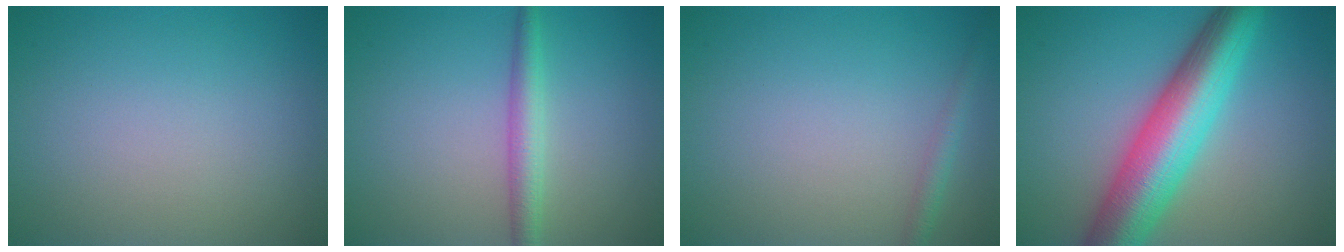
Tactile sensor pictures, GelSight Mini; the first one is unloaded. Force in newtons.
{"total": 2.6, "press": 2.6, "slide": 0.1}
{"total": 1.3, "press": 1.3, "slide": 0.1}
{"total": 9.6, "press": 9.6, "slide": 0.3}